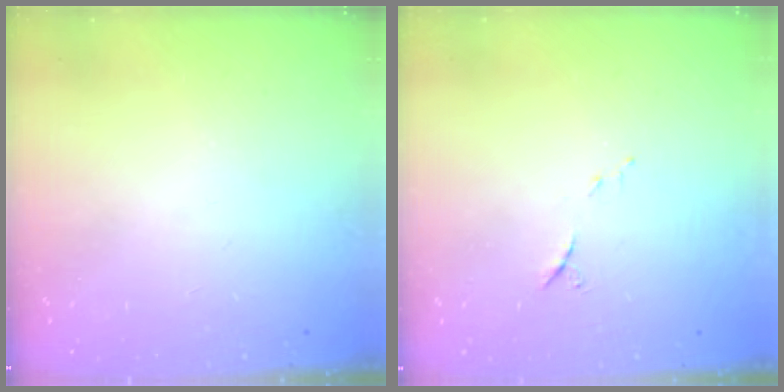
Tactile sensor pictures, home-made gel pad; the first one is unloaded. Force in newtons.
{"total": 6.4, "press": 6.3, "slide": 1.3}